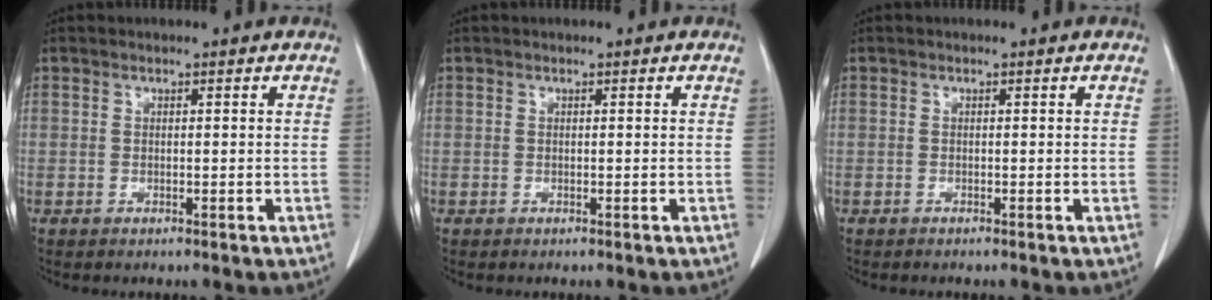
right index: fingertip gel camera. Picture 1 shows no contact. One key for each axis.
{"total": 0.0}
{"total": 0.0}